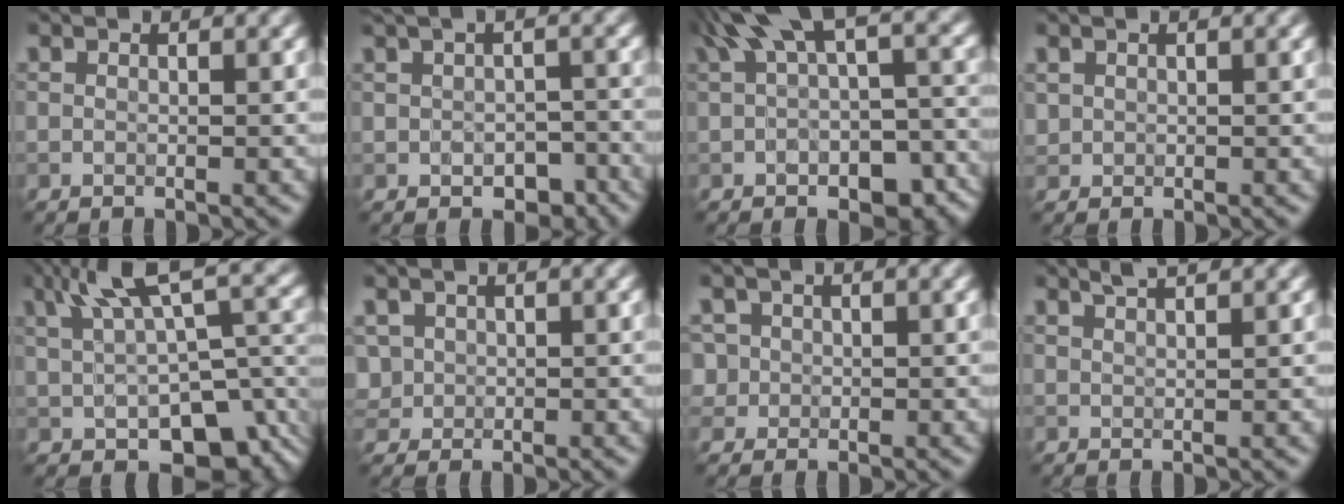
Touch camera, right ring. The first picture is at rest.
{"total": 4.2, "force": [-0.6, 2.8, 3.2], "torque": [-0.032, -0.002, 0.006]}
{"total": 9.5, "force": [0.4, 5.0, 8.1], "torque": [-0.122, -0.007, 0.015]}
{"total": 0.7, "force": [0.4, 0.6, 0.0], "torque": [0.002, -0.002, 0.011]}
{"total": 11.2, "force": [1.6, 5.8, 9.4], "torque": [-0.162, -0.019, 0.054]}
{"total": 1.9, "force": [0.4, 1.8, 0.6], "torque": [-0.011, -0.001, 0.012]}
{"total": 2.9, "force": [0.6, 2.7, 0.8], "torque": [-0.009, 0.013, 0.010]}
{"total": 2.6, "force": [2.0, 0.7, 1.5], "torque": [-0.002, 0.013, 0.010]}